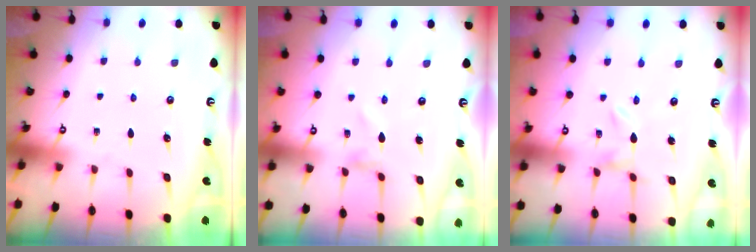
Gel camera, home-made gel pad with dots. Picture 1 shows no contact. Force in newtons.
{"total": 0.0}
{"total": 0.0}